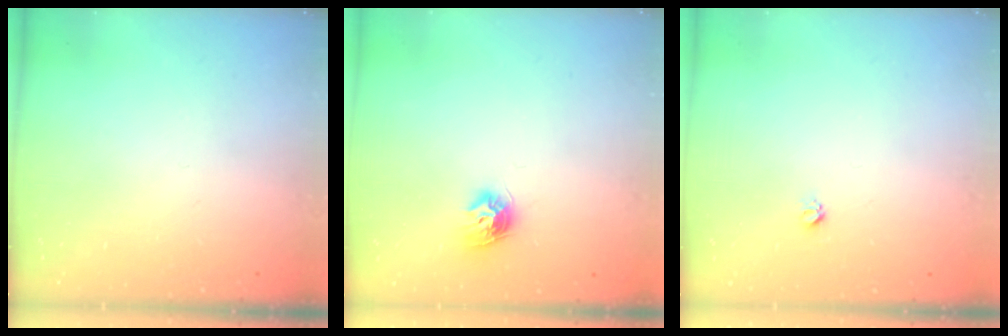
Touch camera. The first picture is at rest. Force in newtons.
{"total": 8.3, "press": 8.3, "slide": 0.2}
{"total": 3.0, "press": 2.9, "slide": 0.4}